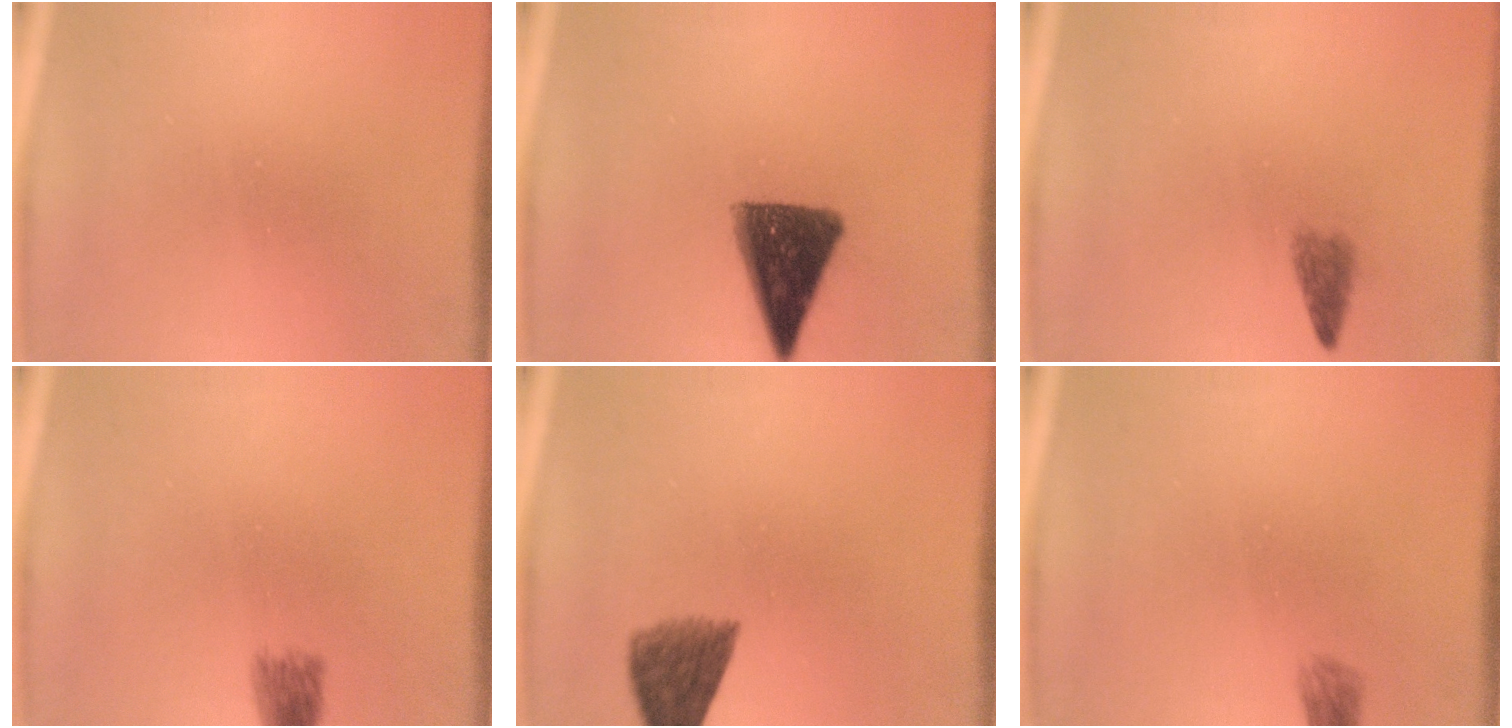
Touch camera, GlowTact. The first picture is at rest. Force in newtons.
{"total": 12.5}
{"total": 2.2}
{"total": 2.0}
{"total": 6.0}
{"total": 1.7}